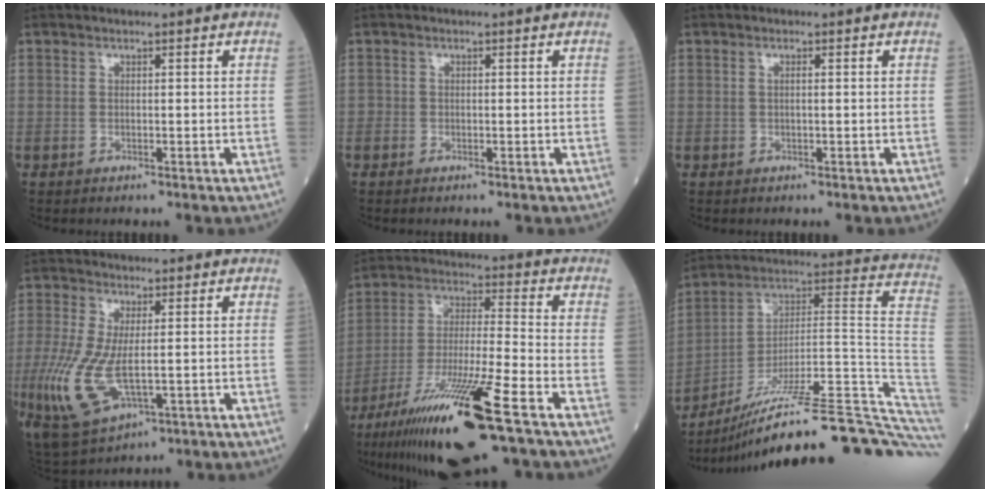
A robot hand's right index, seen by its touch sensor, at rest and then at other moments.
{"total": 0.7, "force": [0.0, 0.6, 0.3], "torque": [-0.004, 0.000, -0.002]}
{"total": 0.9, "force": [0.3, 0.1, 0.9], "torque": [-0.022, 0.001, 0.004]}
{"total": 11.0, "force": [-2.2, 4.5, 9.8], "torque": [-0.221, -0.026, -0.030]}
{"total": 19.5, "force": [-11.2, 1.4, 15.8], "torque": [-0.294, -0.048, -0.201]}
{"total": 30.3, "force": [-23.0, 1.8, 19.7], "torque": [-0.180, 0.030, -0.342]}